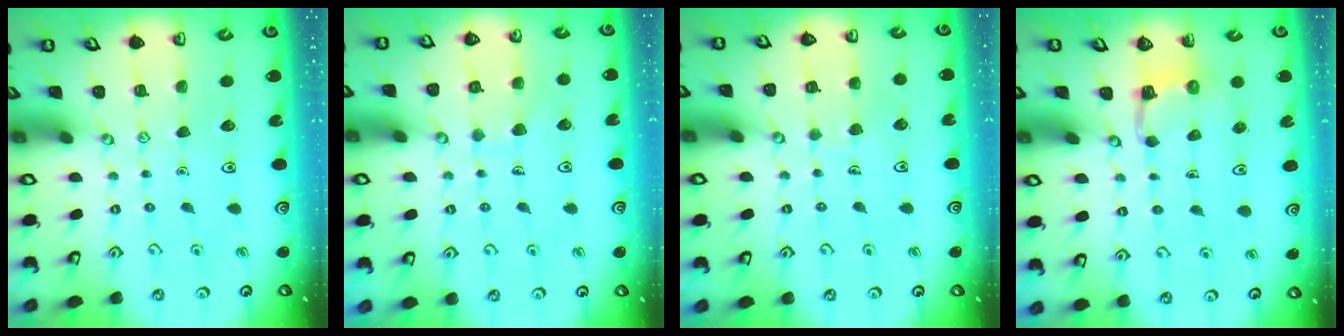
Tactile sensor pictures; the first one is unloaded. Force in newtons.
{"total": 6.6, "press": 6.6, "slide": 0.5}
{"total": 4.3, "press": 4.2, "slide": 0.4}
{"total": 3.4, "press": 3.3, "slide": 0.6}